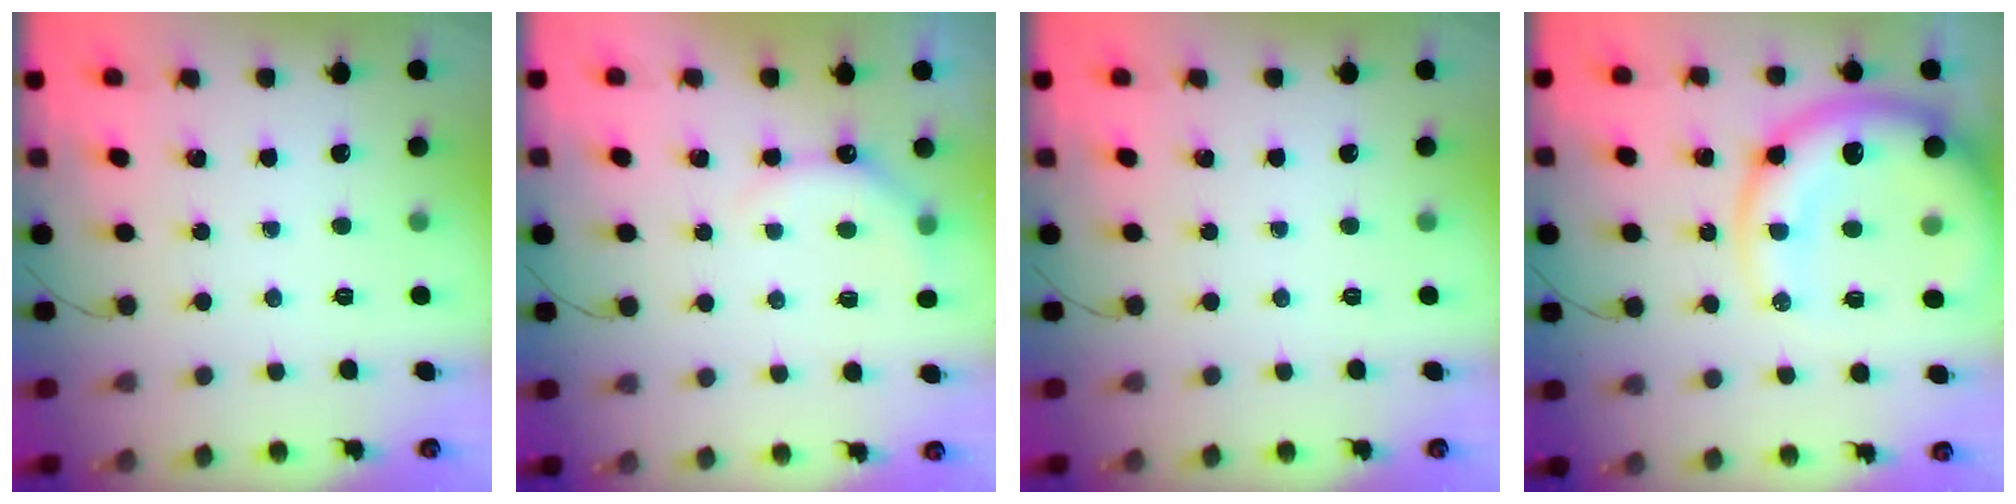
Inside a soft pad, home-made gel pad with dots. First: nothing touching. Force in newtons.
{"total": 5.3, "press": 5.2, "slide": 0.4}
{"total": 0.0}
{"total": 19.5, "press": 18.9, "slide": 4.5}